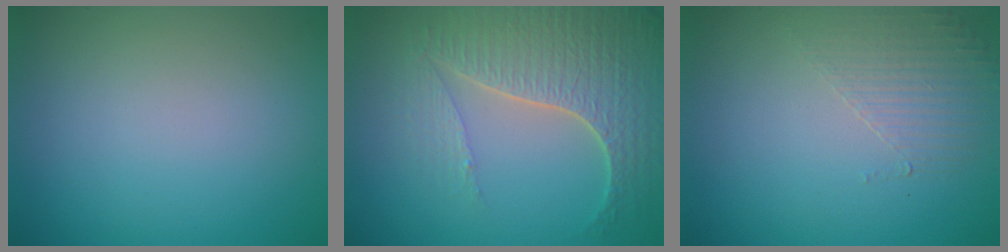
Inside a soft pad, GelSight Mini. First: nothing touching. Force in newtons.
{"total": 6.2, "press": 5.0, "slide": 3.7}
{"total": 1.6, "press": 0.7, "slide": 1.4}